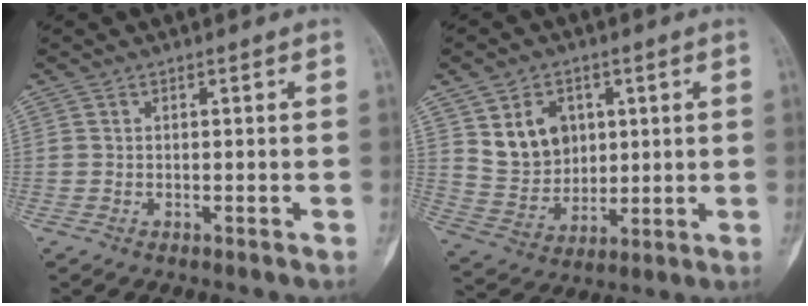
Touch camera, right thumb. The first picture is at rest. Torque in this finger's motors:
{"motor_torque": [0.33, 1.79, 0.14, -0.02, 0.01]}